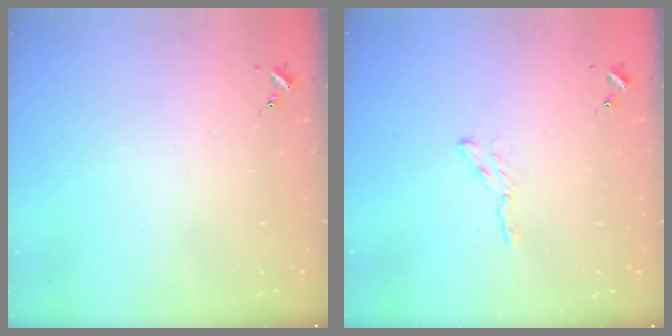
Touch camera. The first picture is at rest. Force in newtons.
{"total": 2.7, "press": 2.7, "slide": 0.2}